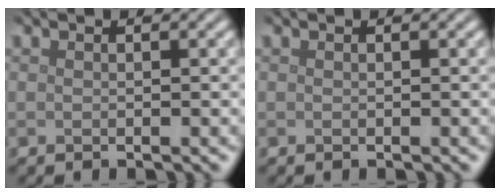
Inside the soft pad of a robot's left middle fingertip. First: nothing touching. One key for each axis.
{"total": 0.0}